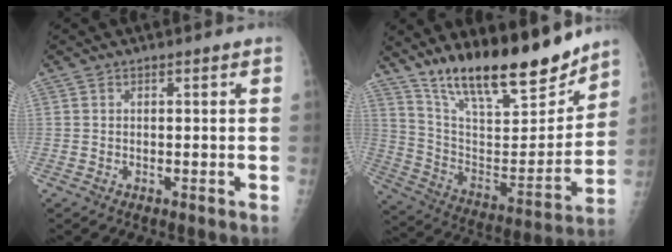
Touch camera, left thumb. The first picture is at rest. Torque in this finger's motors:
{"motor_torque": [0.50, 0.23, 1.39, -1.38, 0.24]}